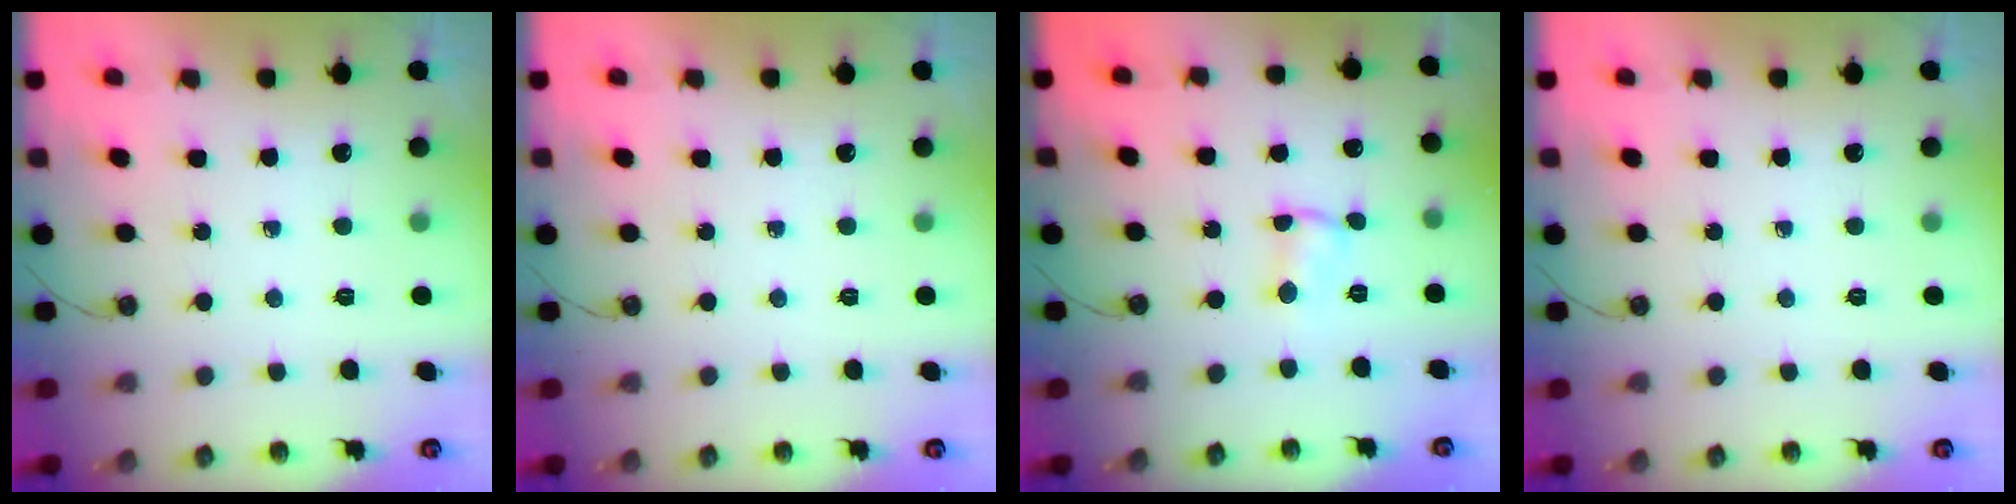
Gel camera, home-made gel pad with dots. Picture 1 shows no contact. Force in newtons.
{"total": 0.0}
{"total": 1.3, "press": 1.2, "slide": 0.4}
{"total": 0.0}